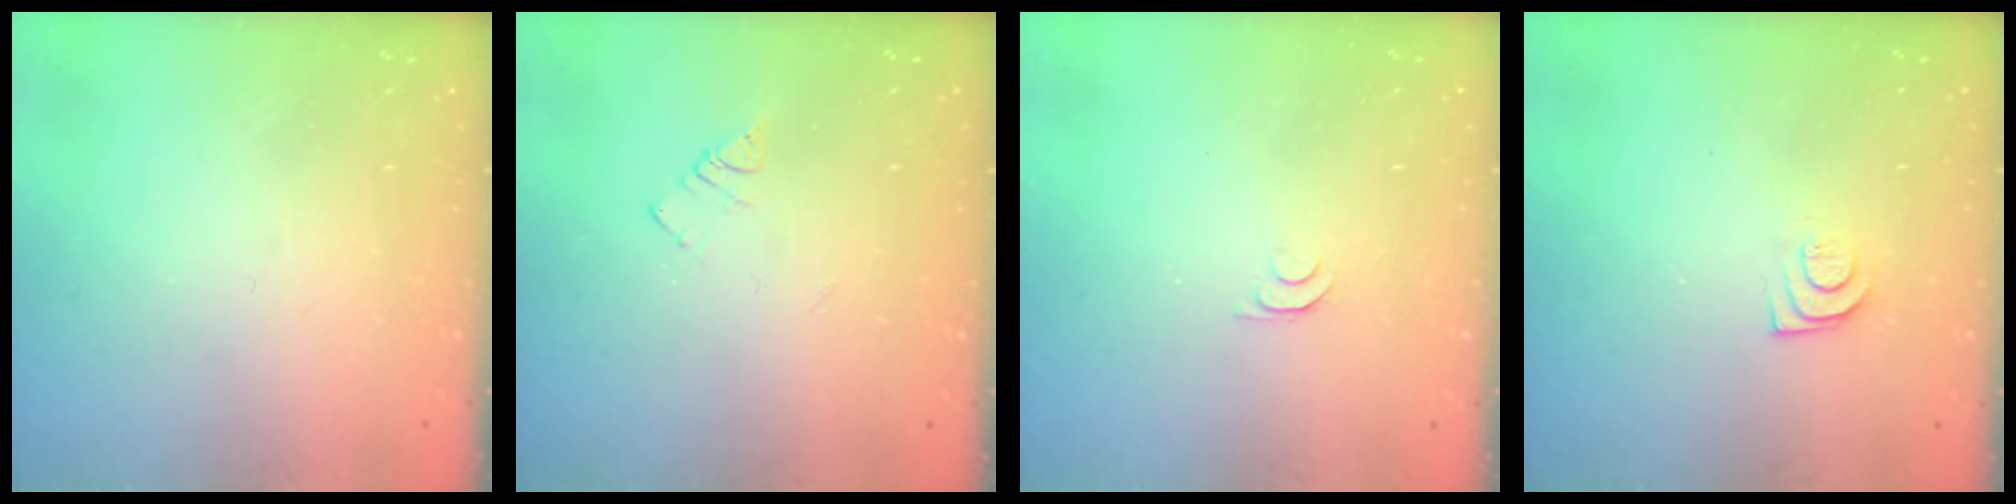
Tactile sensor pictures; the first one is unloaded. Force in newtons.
{"total": 4.0, "press": 4.0, "slide": 0.4}
{"total": 4.8, "press": 4.7, "slide": 0.6}
{"total": 7.9, "press": 7.8, "slide": 0.7}